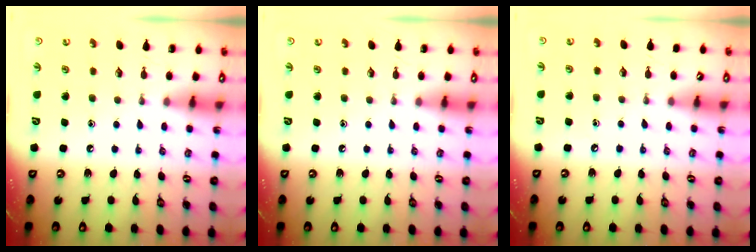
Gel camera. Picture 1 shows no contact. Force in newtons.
{"total": 0.0}
{"total": 2.5, "press": 2.4, "slide": 0.4}